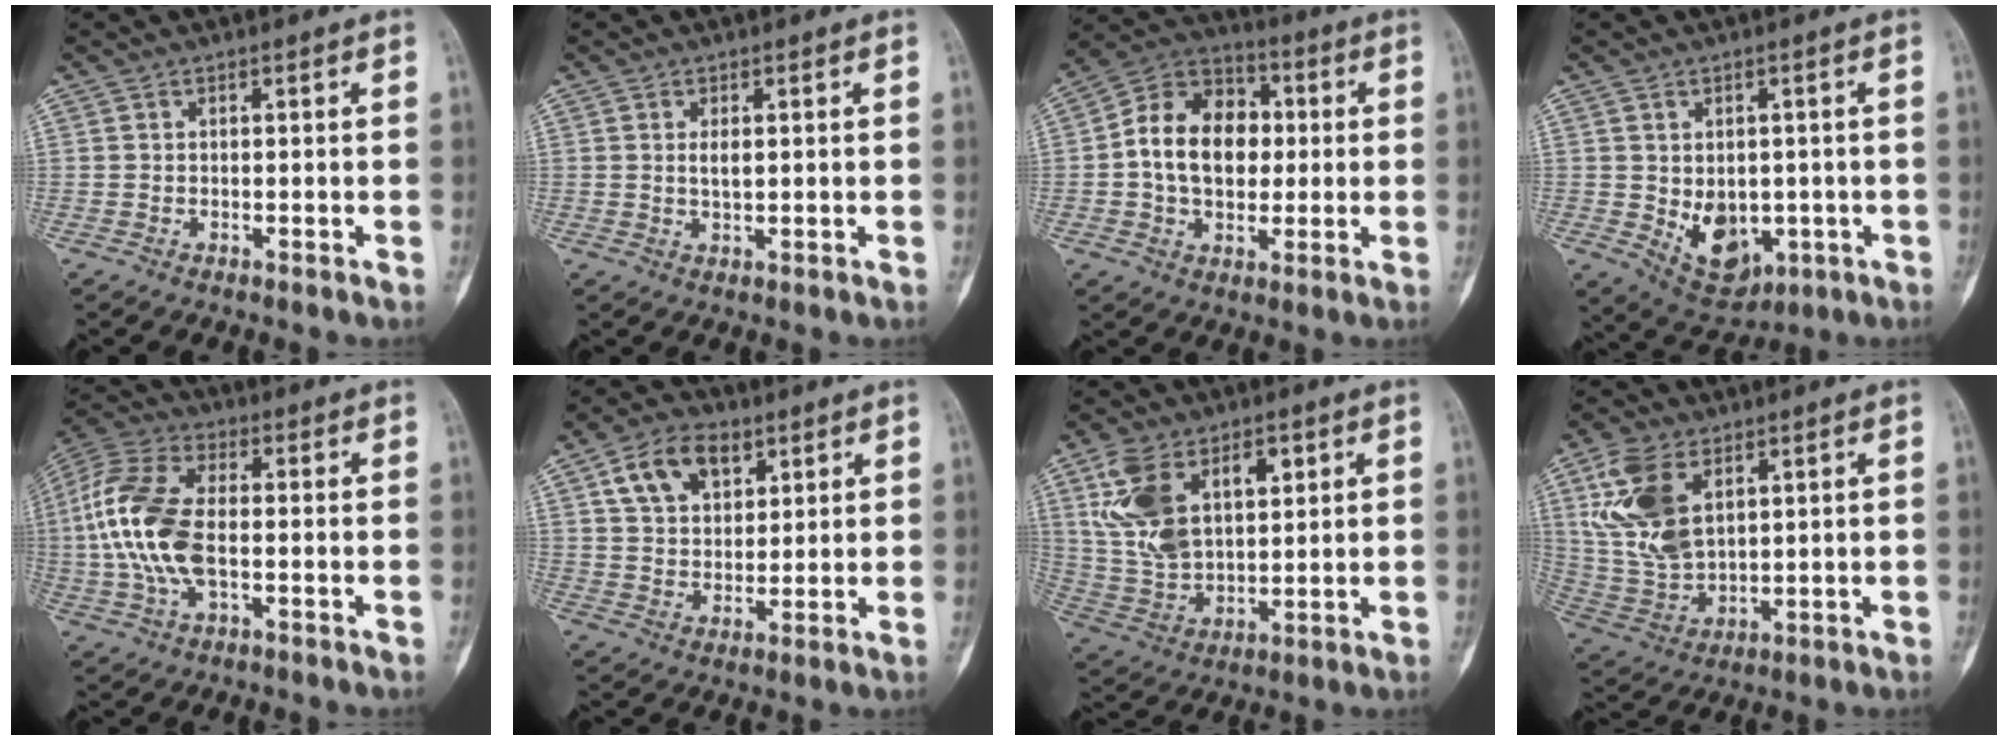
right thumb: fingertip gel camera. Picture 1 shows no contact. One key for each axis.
{"total": 1.9, "fx": 0.4, "fy": 0.8, "fz": 1.7, "tx": -0.027, "ty": -0.004, "tz": 0.009}
{"total": 15.3, "fx": 0.5, "fy": 11.1, "fz": 10.5, "tx": -0.142, "ty": 0.026, "tz": 0.002}
{"total": 9.3, "fx": -1.7, "fy": 6.6, "fz": 6.3, "tx": -0.064, "ty": -0.009, "tz": -0.005}
{"total": 15.2, "fx": -0.9, "fy": 7.7, "fz": 13.1, "tx": -0.293, "ty": 0.019, "tz": -0.021}
{"total": 11.0, "fx": 5.4, "fy": 7.0, "fz": 6.5, "tx": -0.091, "ty": -0.011, "tz": 0.097}
{"total": 15.3, "fx": 5.7, "fy": 9.3, "fz": 10.8, "tx": -0.190, "ty": -0.012, "tz": 0.122}
{"total": 13.9, "fx": 5.2, "fy": 8.2, "fz": 10.0, "tx": -0.201, "ty": -0.015, "tz": 0.116}